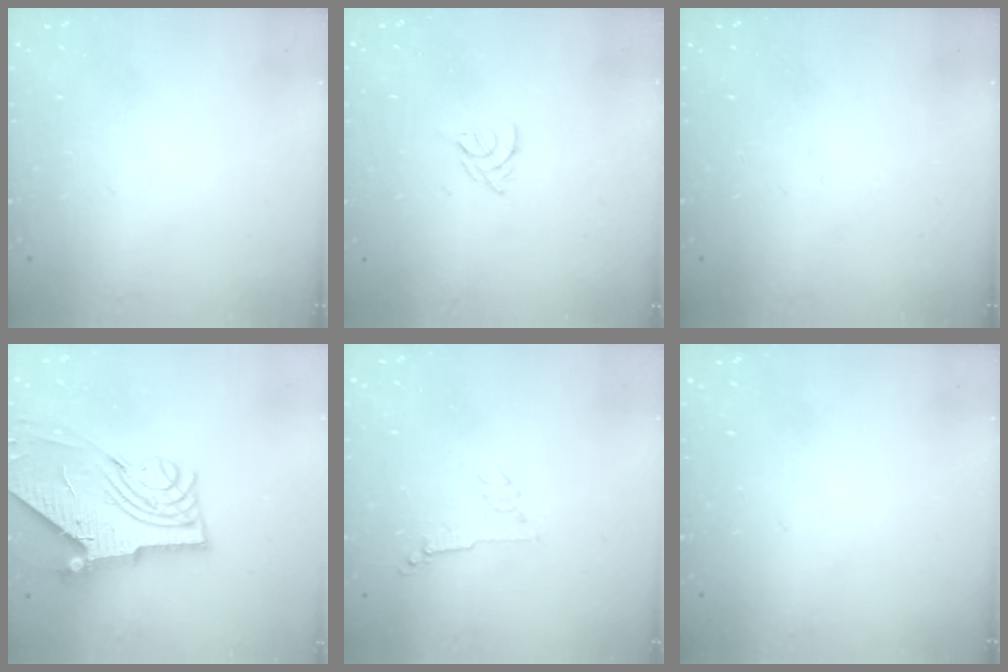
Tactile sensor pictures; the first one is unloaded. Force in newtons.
{"total": 4.3, "press": 4.2, "slide": 0.7}
{"total": 0.0}
{"total": 11.4, "press": 11.3, "slide": 1.2}
{"total": 2.8, "press": 2.7, "slide": 0.6}
{"total": 0.0}